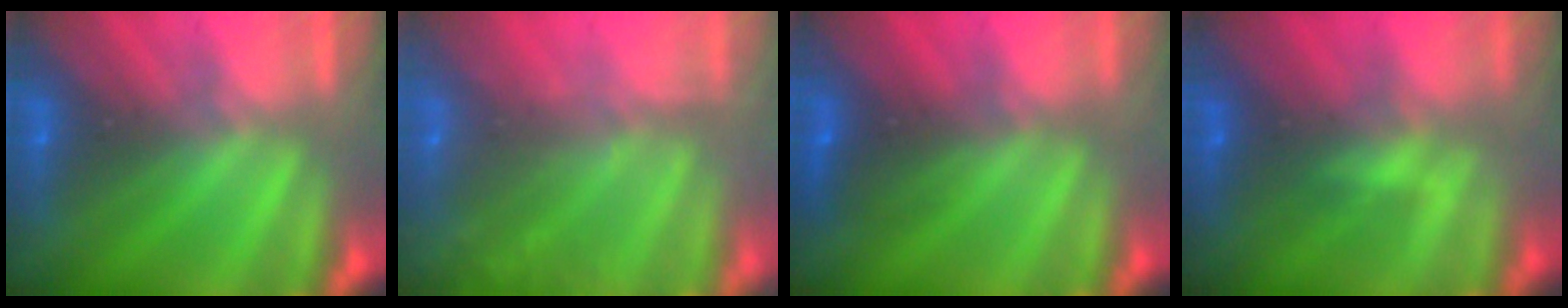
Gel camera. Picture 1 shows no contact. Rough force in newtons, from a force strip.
{"total": 6.4}
{"total": 2.4}
{"total": 4.8}